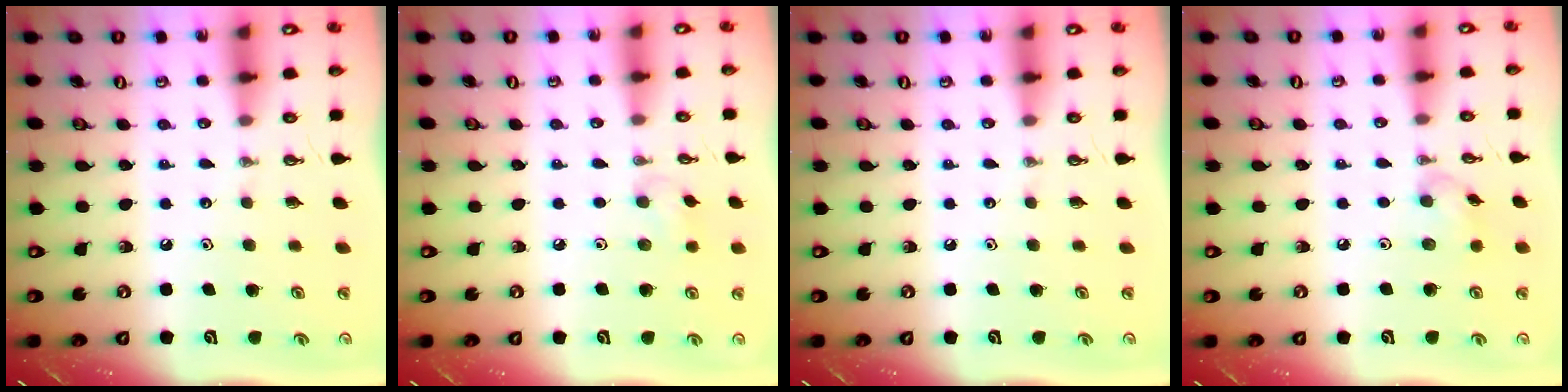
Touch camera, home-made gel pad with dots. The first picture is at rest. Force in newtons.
{"total": 5.3, "press": 5.2, "slide": 0.9}
{"total": 0.0}
{"total": 6.3, "press": 6.2, "slide": 1.2}